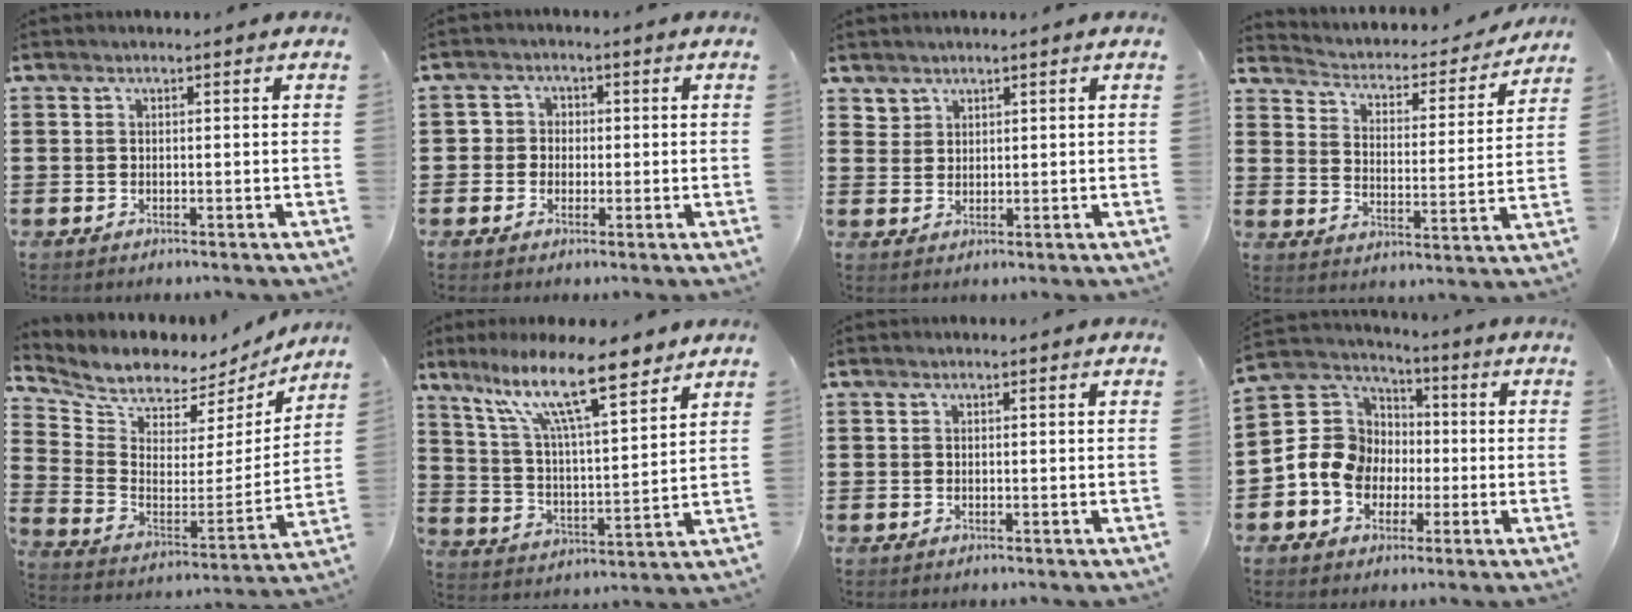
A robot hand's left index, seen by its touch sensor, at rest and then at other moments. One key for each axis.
{"total": 2.7, "fx": -0.5, "fy": 2.6, "fz": 0.4, "tx": -0.020, "ty": 0.009, "tz": -0.016}
{"total": 2.1, "fx": 1.8, "fy": 1.0, "fz": 0.0, "tx": -0.005, "ty": 0.003, "tz": 0.037}
{"total": 2.4, "fx": 2.2, "fy": 1.0, "fz": 0.6, "tx": -0.029, "ty": -0.023, "tz": 0.026}
{"total": 6.1, "fx": 5.8, "fy": 1.9, "fz": 0.3, "tx": -0.042, "ty": -0.057, "tz": 0.097}
{"total": 13.2, "fx": 9.6, "fy": 2.4, "fz": 8.7, "tx": -0.183, "ty": -0.034, "tz": 0.166}
{"total": 0.0}
{"total": 10.2, "fx": -2.0, "fy": 9.2, "fz": 3.9, "tx": -0.123, "ty": 0.017, "tz": -0.041}